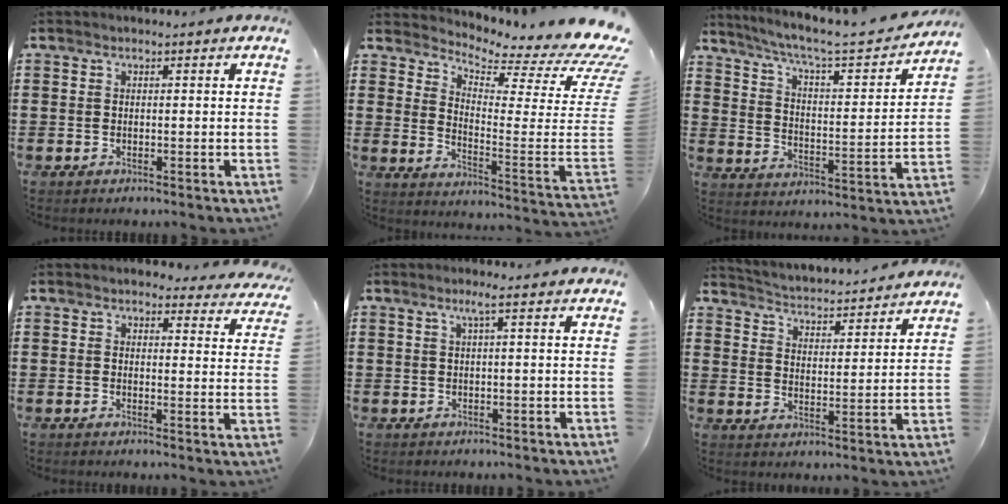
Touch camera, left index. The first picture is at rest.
{"total": 4.3, "force": [3.5, 0.4, 2.5], "torque": [-0.065, -0.053, 0.054]}
{"total": 5.5, "force": [4.5, 0.4, 3.0], "torque": [-0.081, -0.038, 0.068]}
{"total": 3.3, "force": [3.1, 0.7, 0.9], "torque": [-0.012, -0.017, 0.054]}
{"total": 1.9, "force": [1.1, -0.2, 1.6], "torque": [-0.033, -0.002, 0.017]}
{"total": 3.2, "force": [3.2, -0.4, -0.2], "torque": [-0.018, -0.037, 0.047]}